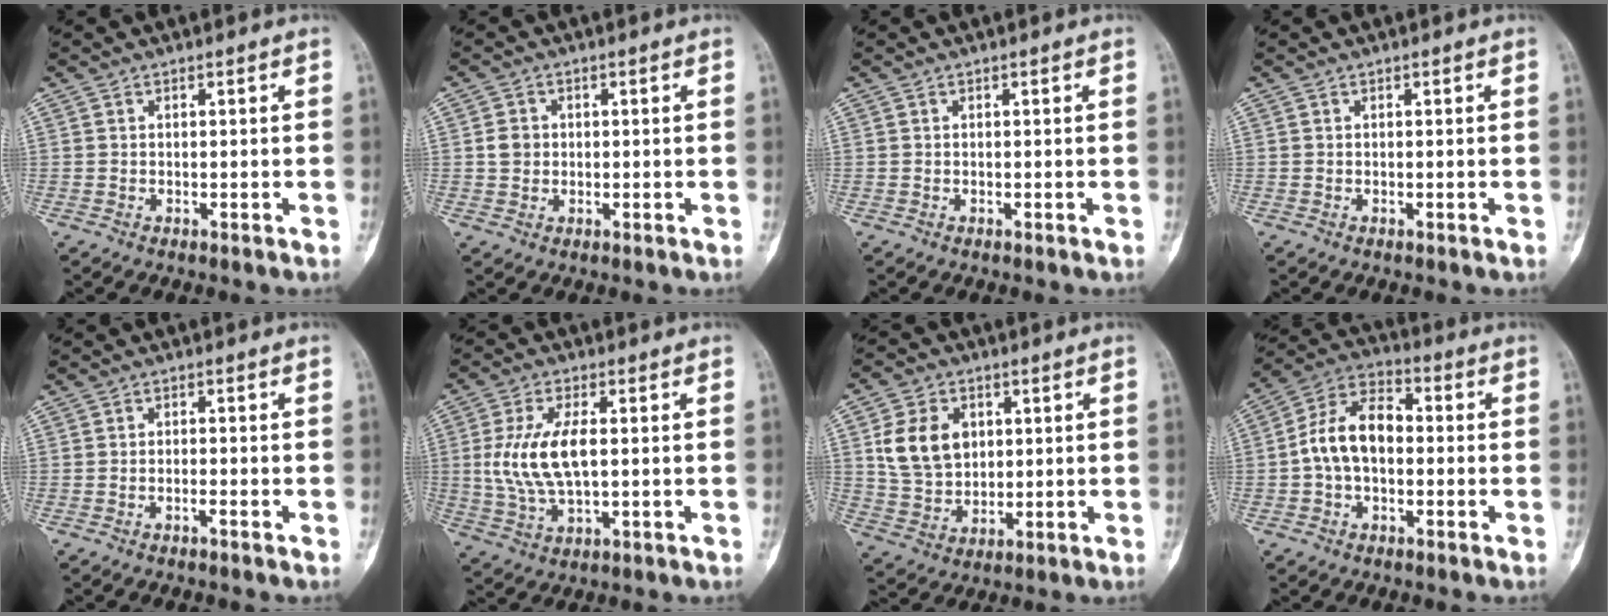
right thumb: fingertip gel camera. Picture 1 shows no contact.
{"total": 2.9, "force": [0.2, 2.6, 1.3], "torque": [-0.012, 0.005, 0.002]}
{"total": 0.0}
{"total": 0.0}
{"total": 1.1, "force": [-0.8, 0.2, 0.8], "torque": [-0.013, 0.009, -0.014]}
{"total": 11.0, "force": [0.7, 5.0, 9.8], "torque": [-0.202, 0.001, 0.019]}
{"total": 11.4, "force": [2.7, 8.7, 6.8], "torque": [-0.100, -0.008, 0.058]}
{"total": 11.5, "force": [-0.6, 7.4, 8.8], "torque": [-0.150, 0.038, -0.023]}